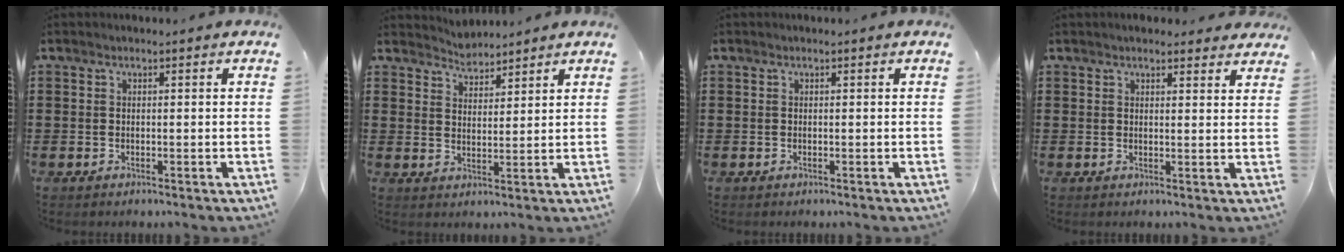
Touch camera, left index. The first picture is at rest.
{"total": 3.1, "force": [3.0, 0.4, -0.7], "torque": [0.001, -0.009, 0.057]}
{"total": 0.0}
{"total": 2.4, "force": [2.3, 0.5, 0.5], "torque": [-0.015, 0.000, 0.044]}